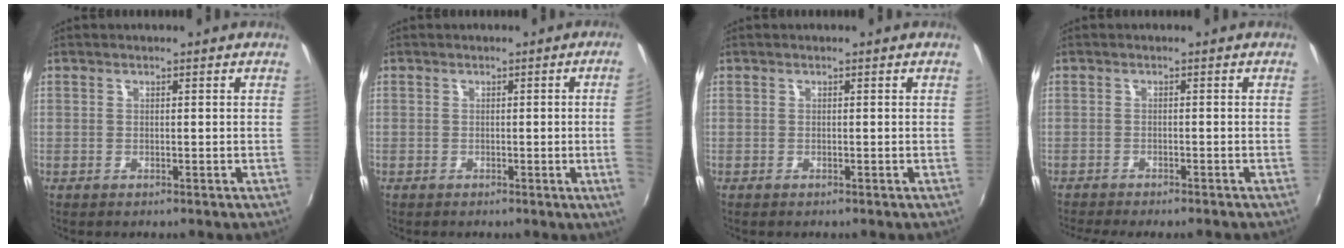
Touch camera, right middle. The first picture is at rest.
{"total": 3.9, "force": [0.1, -1.8, 3.4], "torque": [-0.051, -0.008, 0.006]}
{"total": 0.0}
{"total": 5.2, "force": [-4.6, 0.3, 2.3], "torque": [-0.052, -0.018, -0.073]}